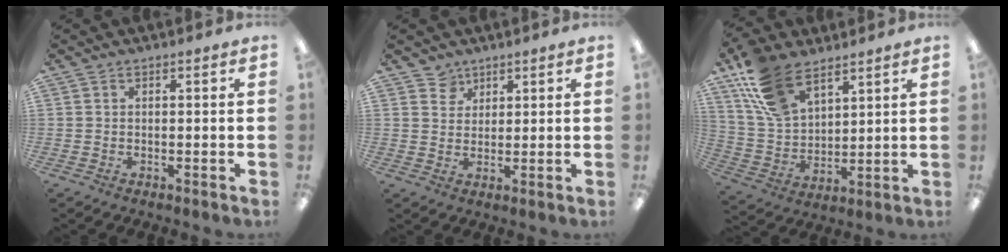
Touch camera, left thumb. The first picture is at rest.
{"total": 3.8, "force": [2.7, 2.7, -0.1], "torque": [0.005, -0.010, 0.049]}
{"total": 15.7, "force": [10.4, 8.5, 8.1], "torque": [-0.170, -0.033, 0.204]}